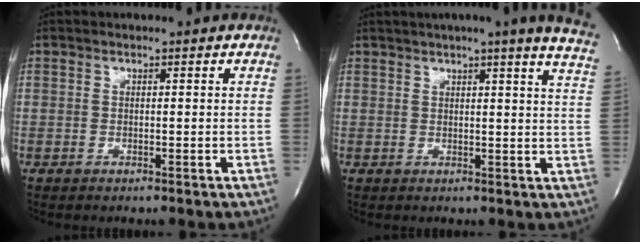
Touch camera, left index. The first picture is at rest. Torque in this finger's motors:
{"motor_torque": [-0.20, -0.30, 0.55, 0.12]}